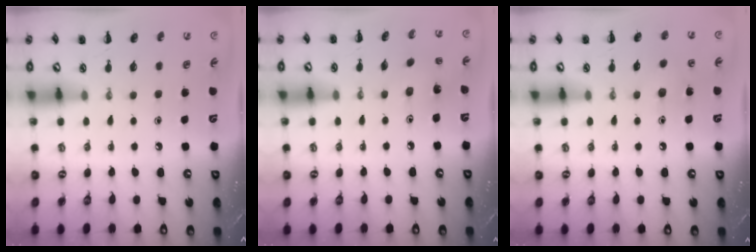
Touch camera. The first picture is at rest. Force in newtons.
{"total": 2.1, "press": 1.9, "slide": 0.7}
{"total": 5.9, "press": 5.7, "slide": 1.4}